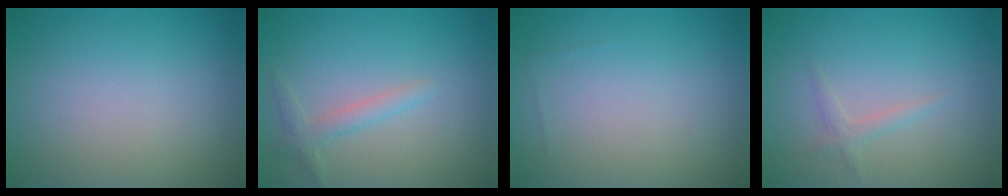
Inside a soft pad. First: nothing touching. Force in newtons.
{"total": 1.6, "press": 1.6, "slide": 0.1}
{"total": 0.0}
{"total": 1.1, "press": 1.1, "slide": 0.0}